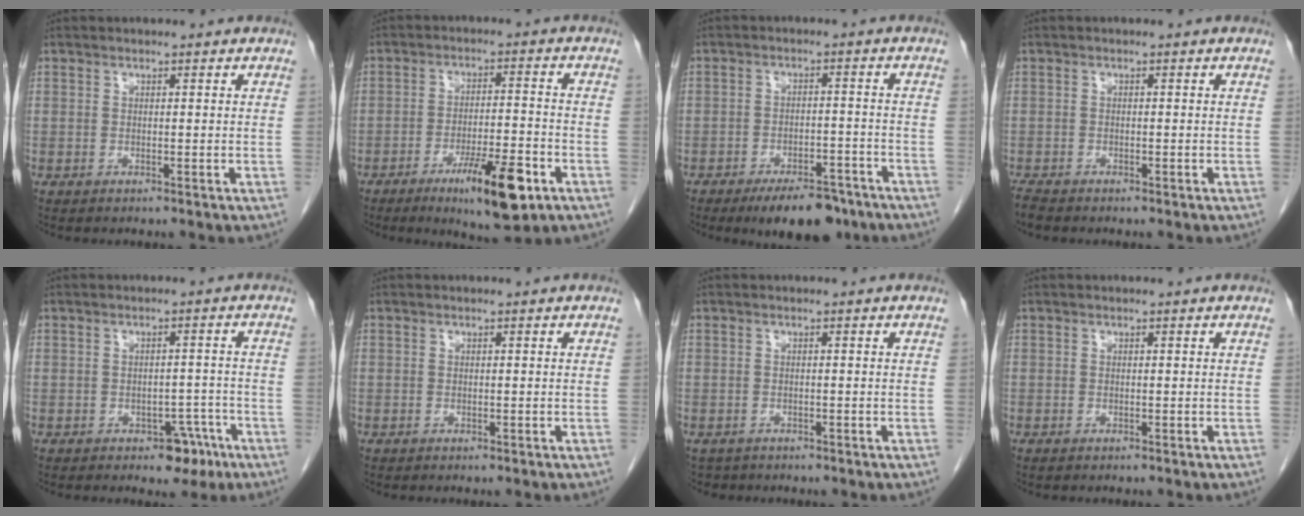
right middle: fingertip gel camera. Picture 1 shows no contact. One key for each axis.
{"total": 10.9, "fx": -5.8, "fy": 1.8, "fz": 9.1, "tx": -0.147, "ty": -0.016, "tz": -0.086}
{"total": 9.1, "fx": -6.7, "fy": 3.5, "fz": 5.0, "tx": -0.066, "ty": 0.000, "tz": -0.101}
{"total": 1.7, "fx": -1.5, "fy": 0.3, "fz": 0.7, "tx": -0.024, "ty": -0.008, "tz": -0.027}
{"total": 4.2, "fx": -2.5, "fy": 2.4, "fz": 2.4, "tx": -0.023, "ty": 0.005, "tz": -0.027}
{"total": 0.0}
{"total": 2.1, "fx": -1.7, "fy": 1.3, "fz": 0.0, "tx": -0.010, "ty": -0.002, "tz": -0.027}
{"total": 0.0}